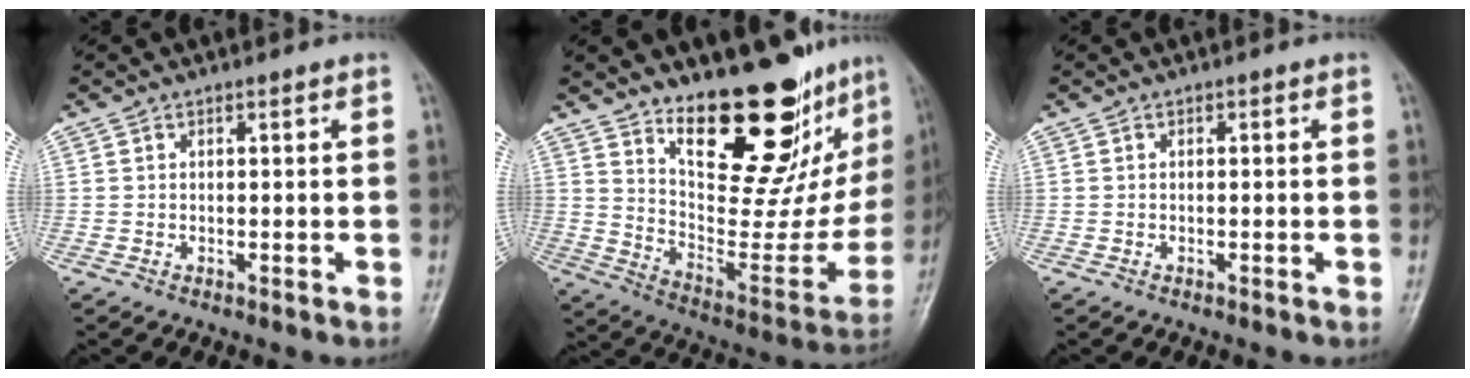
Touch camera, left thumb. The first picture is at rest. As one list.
[{"total": 24.4, "force": [17.0, 9.4, 14.9], "torque": [-0.162, -0.116, 0.264]}, {"total": 0.0}]